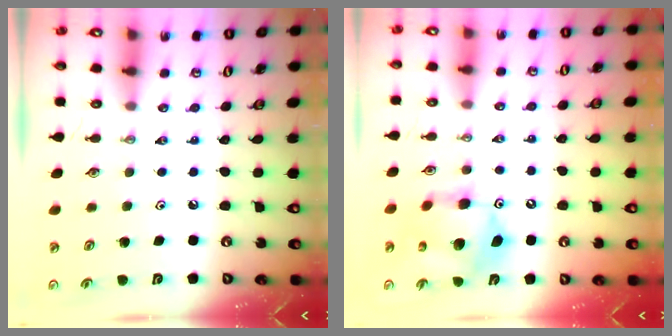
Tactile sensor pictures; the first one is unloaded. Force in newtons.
{"total": 12.2, "press": 12.1, "slide": 1.1}